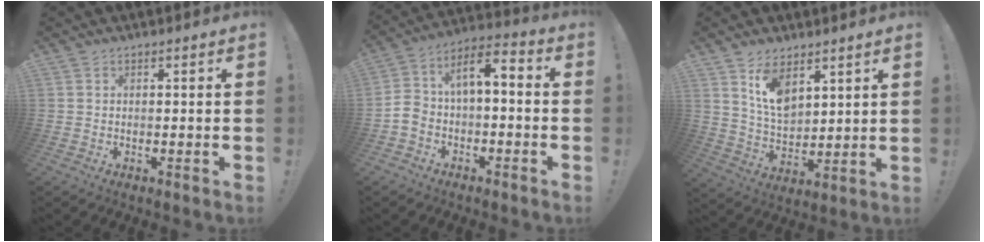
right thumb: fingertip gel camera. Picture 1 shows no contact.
{"total": 7.2, "force": [-2.8, 4.5, 4.9], "torque": [-0.088, 0.023, -0.051]}
{"total": 10.4, "force": [6.6, 6.0, 5.4], "torque": [-0.092, -0.042, 0.127]}